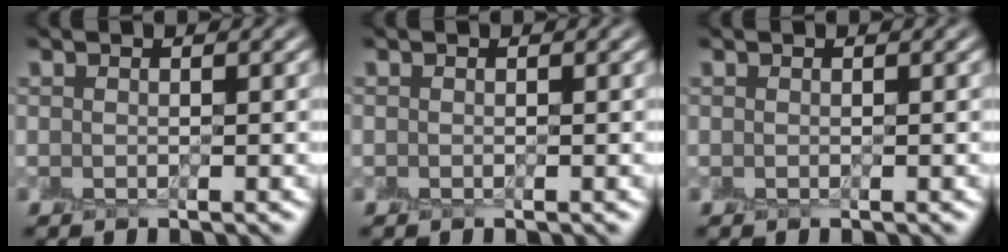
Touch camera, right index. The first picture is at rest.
{"total": 0.0}
{"total": 0.0}